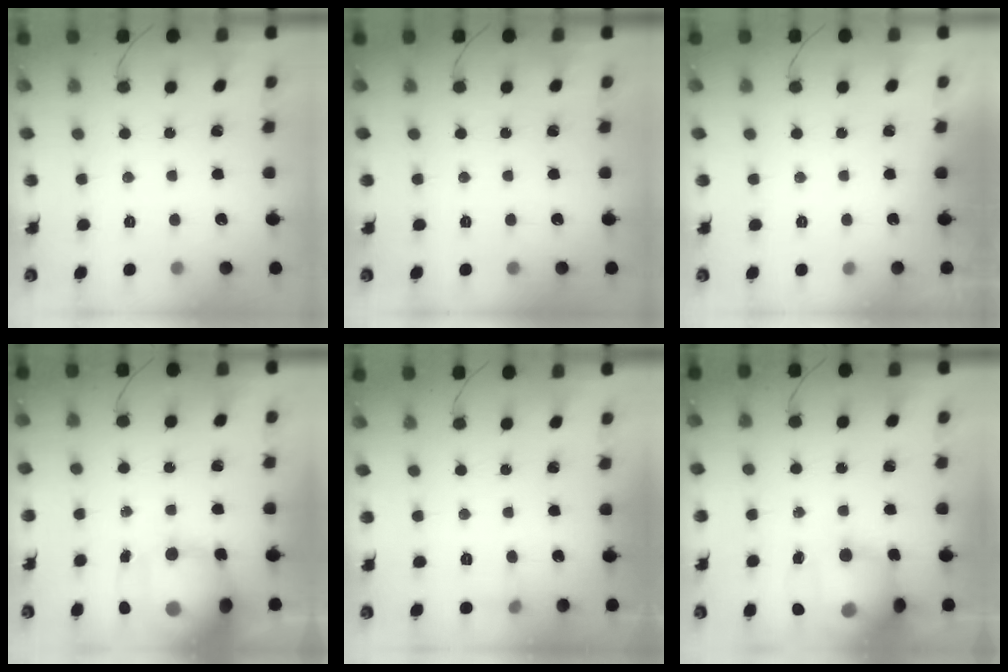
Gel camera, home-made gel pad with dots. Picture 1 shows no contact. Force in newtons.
{"total": 0.0}
{"total": 0.0}
{"total": 21.1, "press": 20.6, "slide": 4.6}
{"total": 4.7, "press": 4.2, "slide": 2.2}
{"total": 16.6, "press": 16.5, "slide": 1.7}